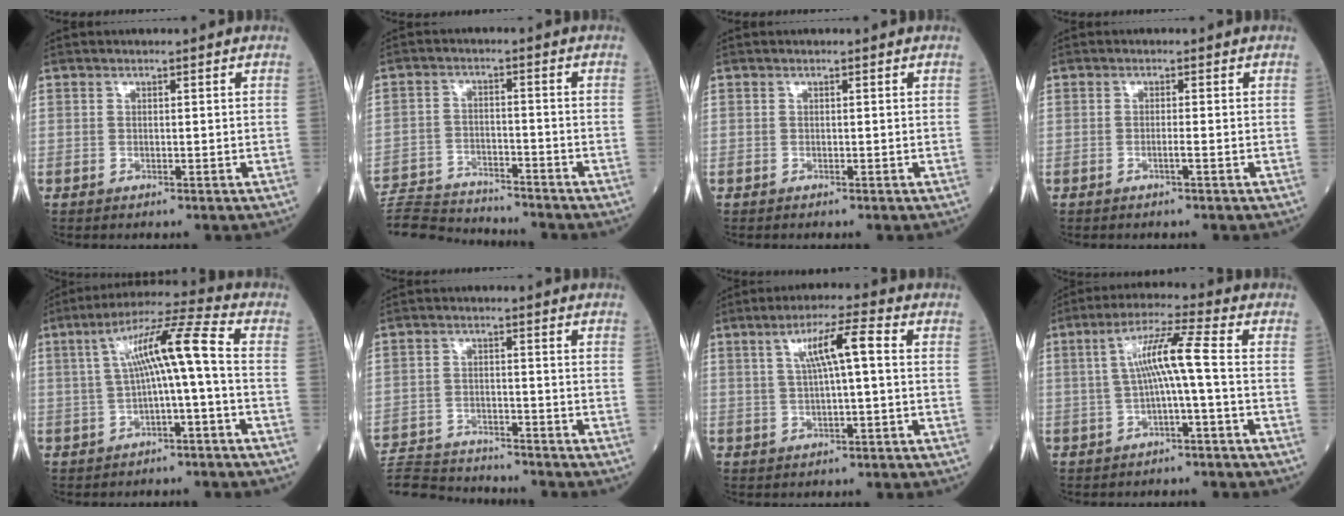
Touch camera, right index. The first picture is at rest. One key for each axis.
{"total": 12.0, "fx": -11.8, "fy": 0.7, "fz": 1.7, "tx": -0.032, "ty": 0.010, "tz": -0.197}
{"total": 0.0}
{"total": 1.0, "fx": -0.5, "fy": -0.2, "fz": 0.9, "tx": -0.015, "ty": 0.001, "tz": -0.011}
{"total": 9.3, "fx": 0.1, "fy": 0.1, "fz": 9.3, "tx": -0.158, "ty": 0.032, "tz": 0.002}
{"total": 12.6, "fx": -12.1, "fy": 2.0, "fz": 2.8, "tx": -0.057, "ty": 0.007, "tz": -0.190}
{"total": 6.5, "fx": 1.3, "fy": 0.3, "fz": 6.3, "tx": -0.114, "ty": 0.016, "tz": 0.024}
{"total": 7.1, "fx": -0.4, "fy": -0.5, "fz": 7.1, "tx": -0.130, "ty": 0.022, "tz": -0.006}